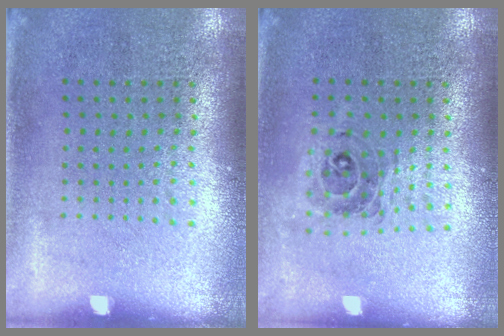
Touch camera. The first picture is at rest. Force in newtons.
{"total": 0.6, "press": 0.6, "slide": 0.2}